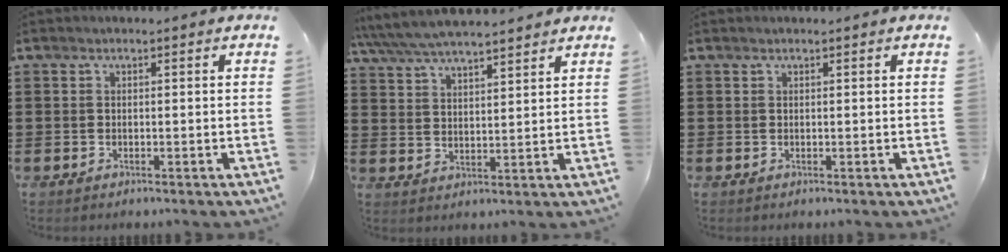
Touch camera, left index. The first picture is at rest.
{"total": 5.6, "force": [5.2, 0.7, 1.8], "torque": [-0.054, -0.022, 0.093]}
{"total": 0.0}